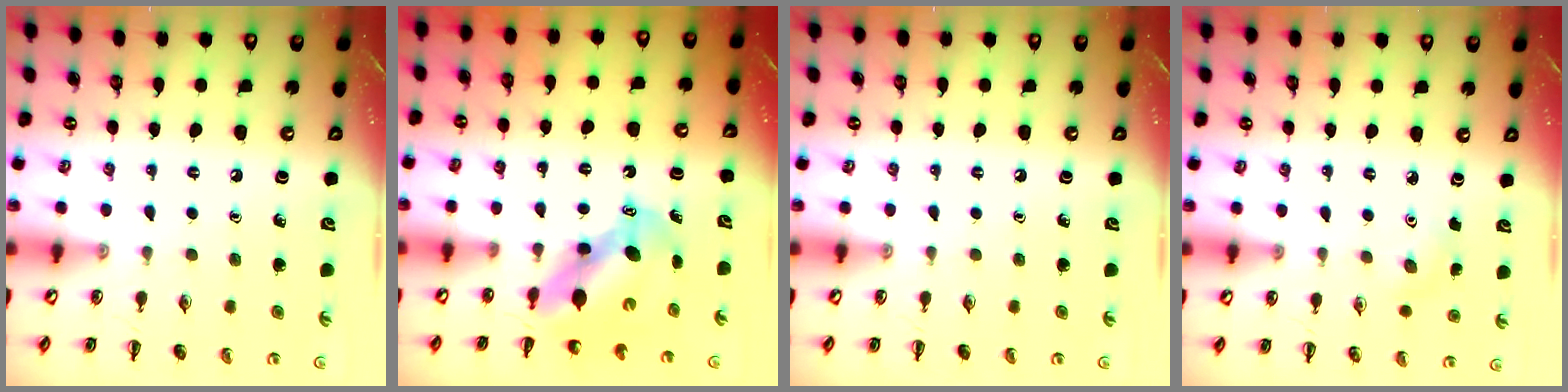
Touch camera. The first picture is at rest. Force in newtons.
{"total": 6.7, "press": 6.5, "slide": 1.3}
{"total": 0.0}
{"total": 4.1, "press": 3.9, "slide": 1.2}